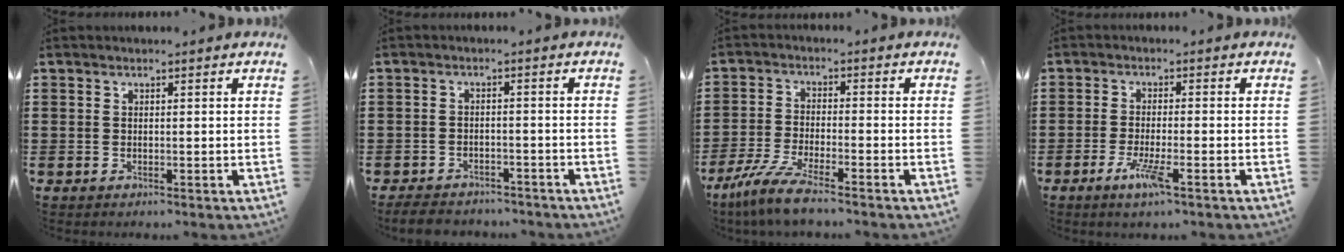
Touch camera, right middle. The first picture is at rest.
{"total": 3.3, "force": [-3.2, 0.7, 0.2], "torque": [-0.008, 0.001, -0.066]}
{"total": 6.4, "force": [-5.4, 0.3, 3.5], "torque": [-0.089, -0.018, -0.108]}
{"total": 4.5, "force": [-2.3, 0.5, 3.8], "torque": [-0.082, -0.014, -0.044]}